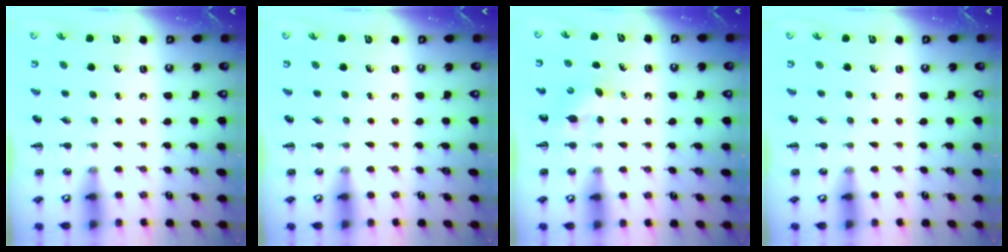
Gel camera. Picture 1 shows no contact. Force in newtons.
{"total": 0.0}
{"total": 3.3, "press": 3.2, "slide": 0.9}
{"total": 0.0}